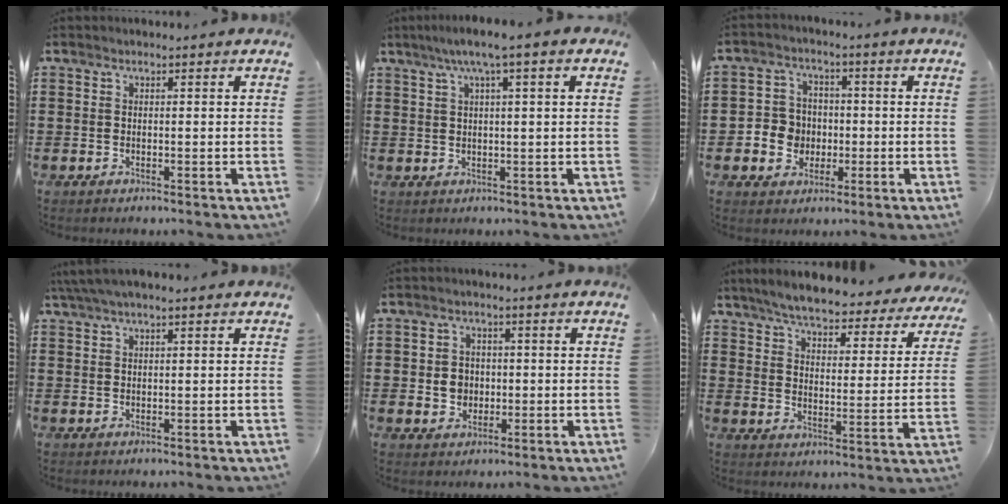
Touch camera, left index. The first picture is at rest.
{"total": 3.8, "force": [1.5, -0.2, 3.5], "torque": [-0.071, 0.001, 0.022]}
{"total": 5.3, "force": [-1.0, 5.1, 1.3], "torque": [-0.040, 0.016, -0.017]}
{"total": 2.6, "force": [1.7, 0.3, 2.0], "torque": [-0.040, 0.003, 0.032]}
{"total": 3.3, "force": [-0.2, 3.0, 1.4], "torque": [-0.031, 0.004, -0.009]}
{"total": 5.7, "force": [5.4, 0.3, 1.7], "torque": [-0.060, -0.036, 0.090]}